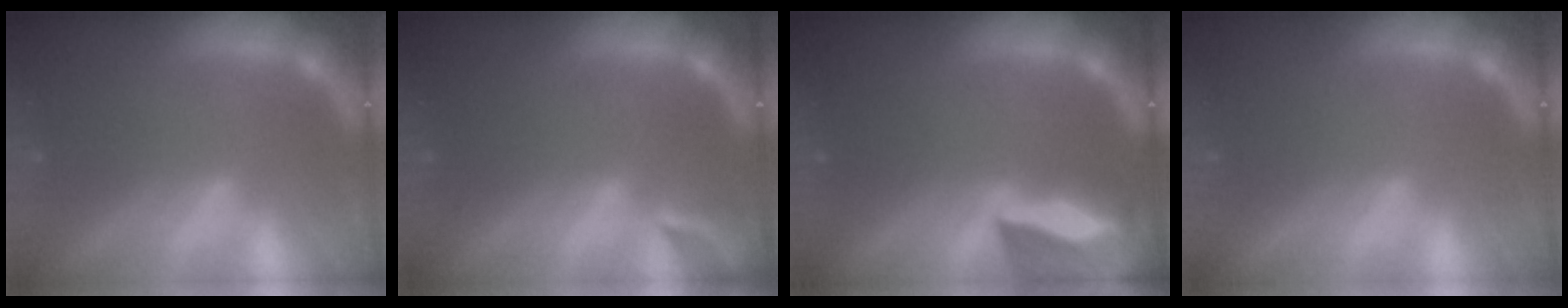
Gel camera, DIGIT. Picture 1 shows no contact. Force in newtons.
{"total": 2.4}
{"total": 10.0}
{"total": 0.0}